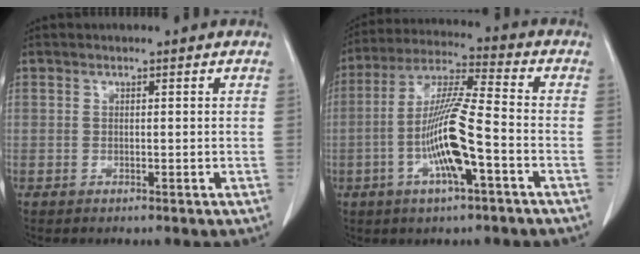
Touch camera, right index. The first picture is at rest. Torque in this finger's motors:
{"motor_torque": [1.41, -0.73, 0.59, 0.21]}